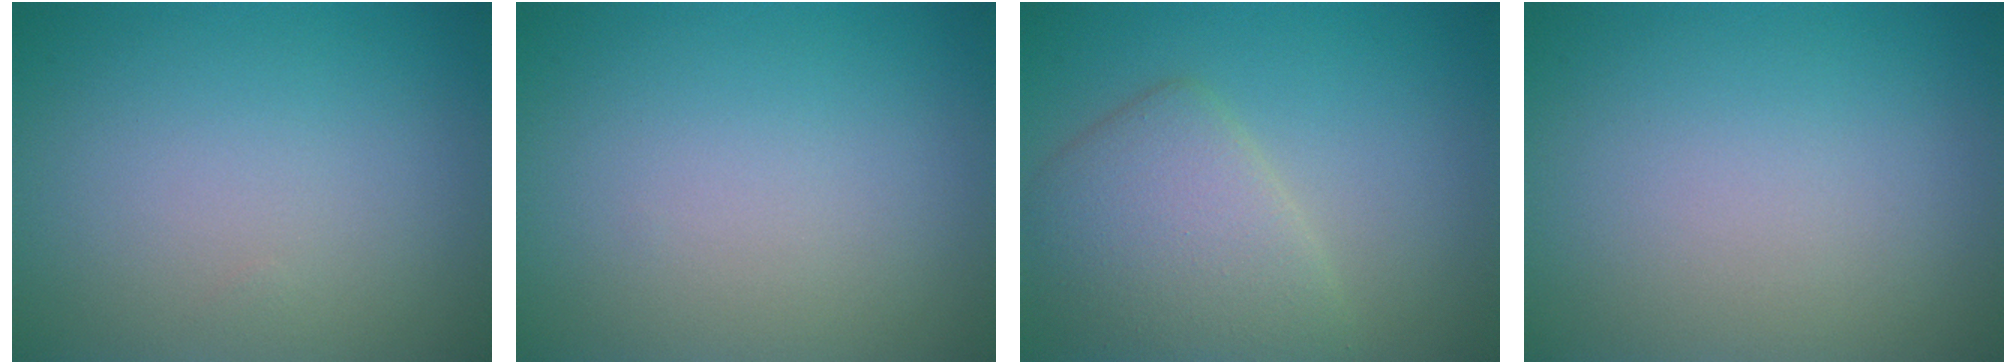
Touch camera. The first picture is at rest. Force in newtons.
{"total": 0.0}
{"total": 4.8, "press": 4.8, "slide": 0.3}
{"total": 0.0}